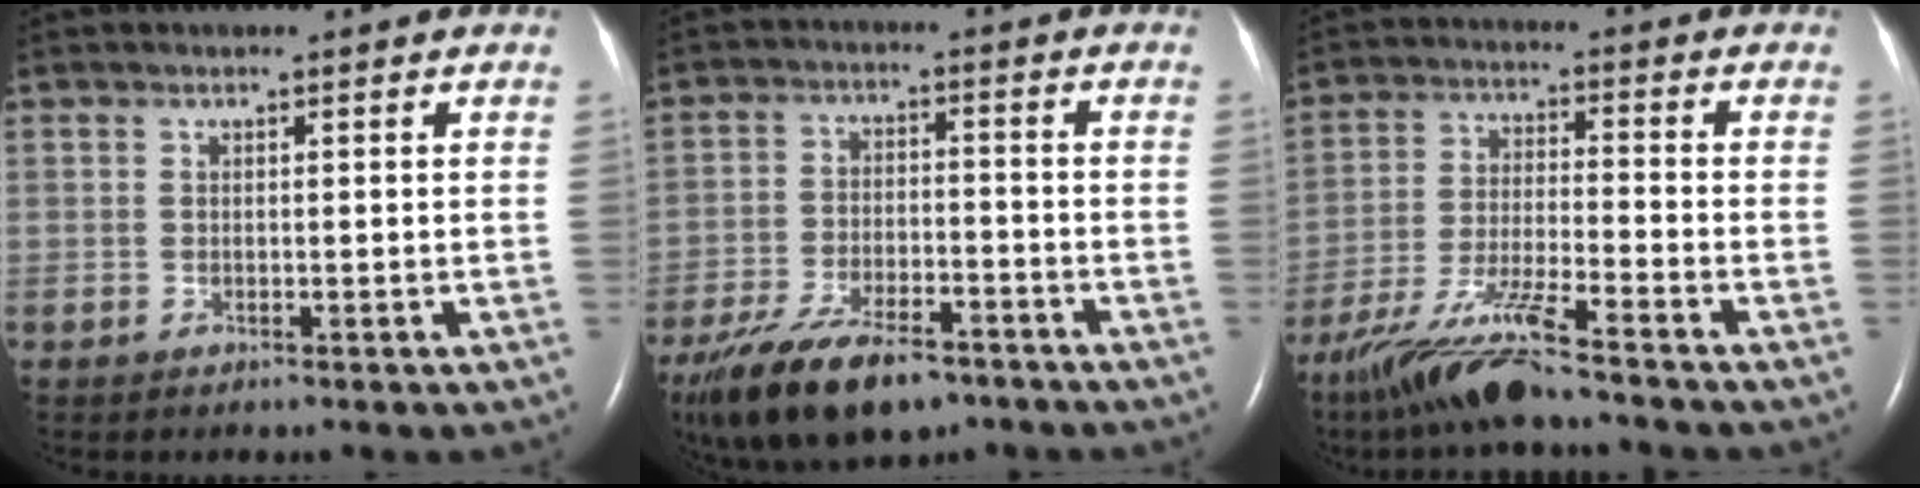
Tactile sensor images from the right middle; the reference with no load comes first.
{"total": 14.9, "force": [-10.7, 5.5, 8.8], "torque": [-0.181, -0.022, -0.183]}
{"total": 11.5, "force": [-9.2, -0.2, 7.0], "torque": [-0.139, -0.030, -0.167]}